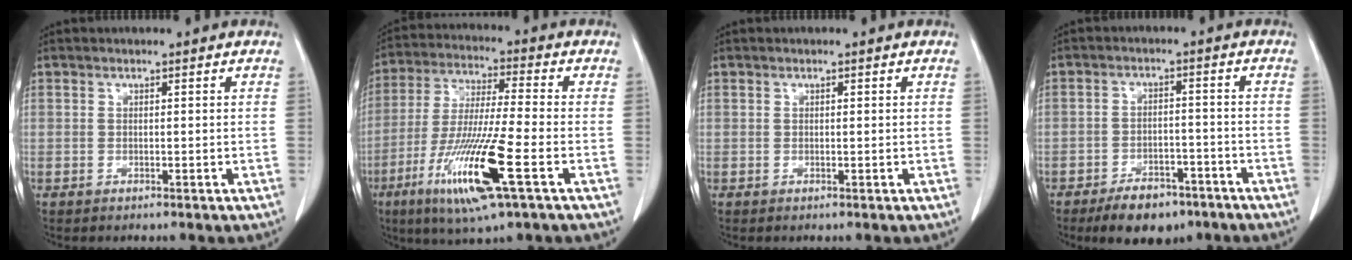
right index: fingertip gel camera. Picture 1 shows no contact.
{"total": 15.4, "force": [-6.3, 0.5, 14.0], "torque": [-0.286, -0.030, -0.116]}
{"total": 0.0}
{"total": 8.0, "force": [-5.9, 3.9, 3.9], "torque": [-0.061, 0.002, -0.091]}